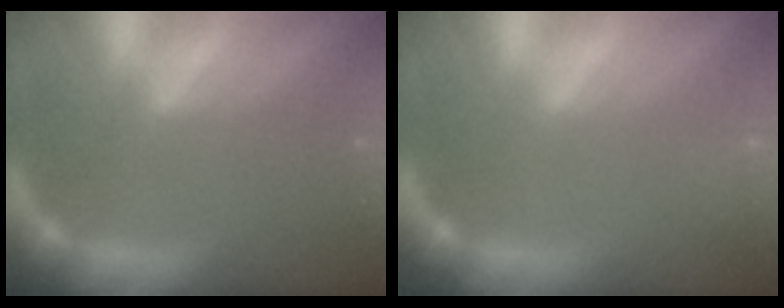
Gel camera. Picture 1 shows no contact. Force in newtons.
{"total": 2.5}